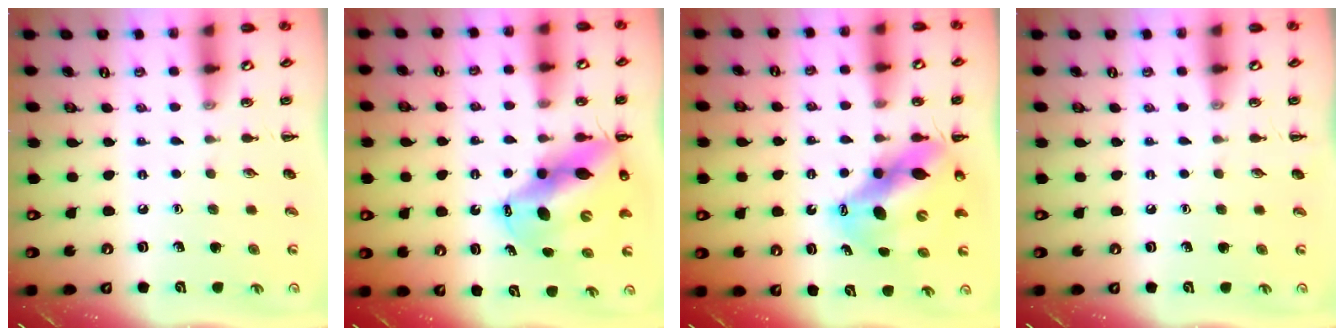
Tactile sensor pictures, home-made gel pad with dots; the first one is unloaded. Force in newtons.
{"total": 13.7, "press": 13.3, "slide": 3.6}
{"total": 12.8, "press": 12.5, "slide": 3.1}
{"total": 0.0}